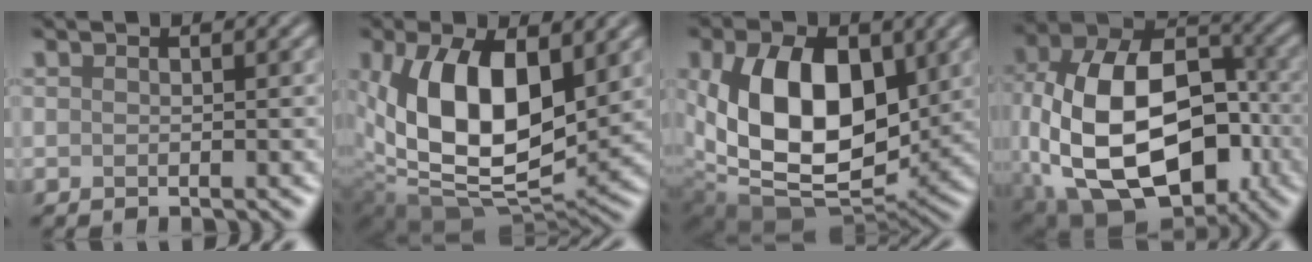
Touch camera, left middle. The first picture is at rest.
{"total": 11.9, "force": [2.3, 6.6, 9.7], "torque": [-0.180, -0.015, 0.044]}
{"total": 12.1, "force": [1.7, 7.7, 9.2], "torque": [-0.165, -0.020, 0.039]}
{"total": 18.0, "force": [-3.3, 11.6, 13.3], "torque": [-0.237, -0.016, -0.037]}